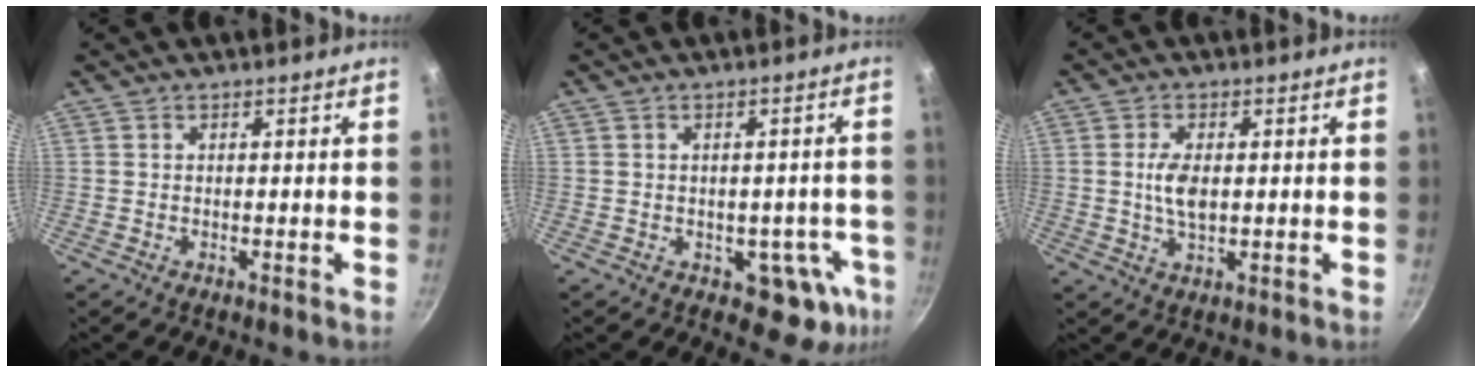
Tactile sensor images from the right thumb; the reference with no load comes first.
{"total": 8.5, "force": [-2.8, 5.8, 5.5], "torque": [-0.010, 0.033, -0.021]}
{"total": 5.1, "force": [0.3, 2.7, 4.4], "torque": [-0.085, -0.002, 0.006]}